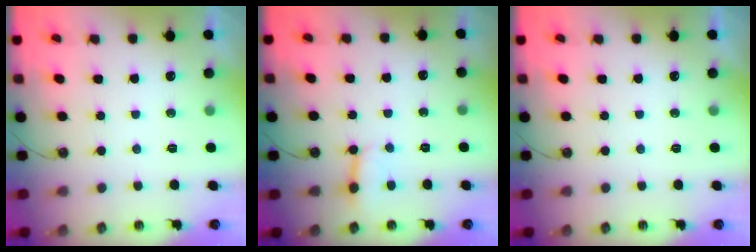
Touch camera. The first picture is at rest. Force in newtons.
{"total": 2.8, "press": 2.8, "slide": 0.3}
{"total": 0.0}